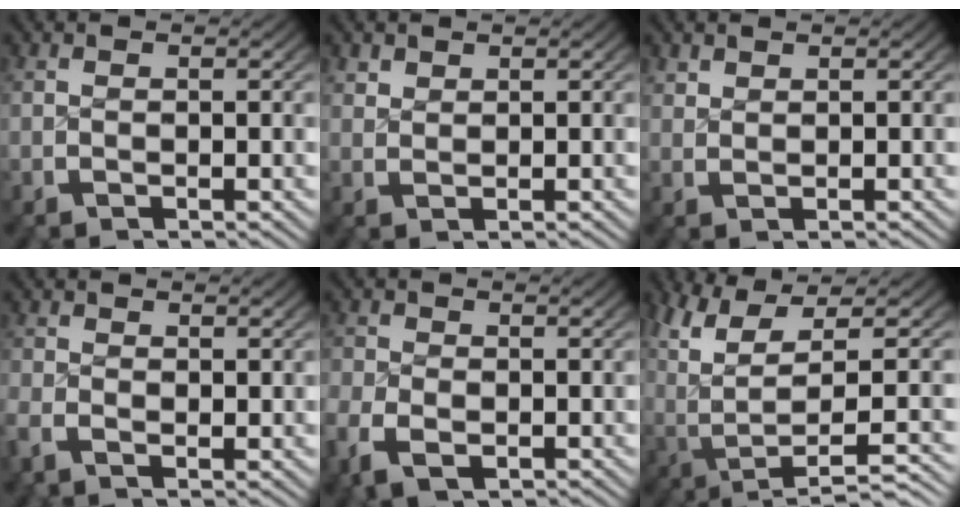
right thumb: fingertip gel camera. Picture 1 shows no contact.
{"total": 1.1, "force": [1.0, 0.3, 0.1], "torque": [0.003, 0.000, 0.025]}
{"total": 1.0, "force": [1.0, 0.0, 0.0], "torque": [0.004, 0.002, 0.025]}
{"total": 1.6, "force": [-0.6, 1.2, 1.0], "torque": [-0.025, -0.008, -0.012]}
{"total": 3.3, "force": [-1.4, 2.3, 1.9], "torque": [-0.039, -0.013, -0.021]}
{"total": 9.1, "force": [0.5, 4.9, 7.6], "torque": [-0.158, -0.022, 0.028]}